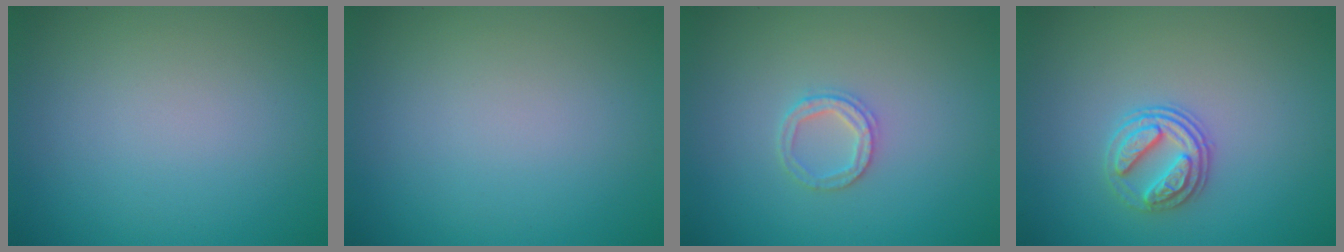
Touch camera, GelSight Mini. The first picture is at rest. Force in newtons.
{"total": 0.0}
{"total": 1.9, "press": 1.8, "slide": 0.4}
{"total": 2.7, "press": 2.5, "slide": 1.0}